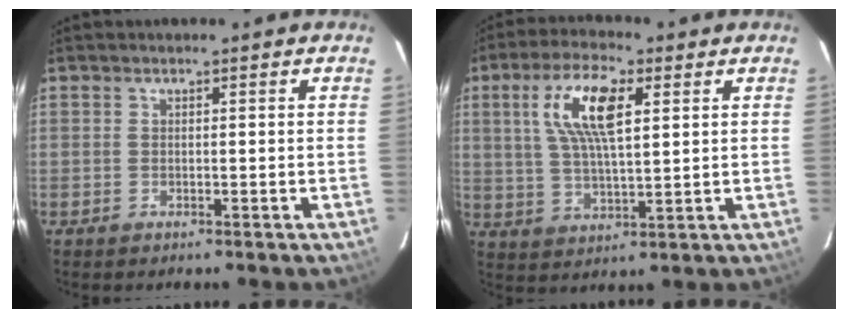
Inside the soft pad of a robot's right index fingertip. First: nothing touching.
{"total": 11.3, "force": [3.9, 3.8, 9.9], "torque": [-0.193, 0.014, 0.075]}